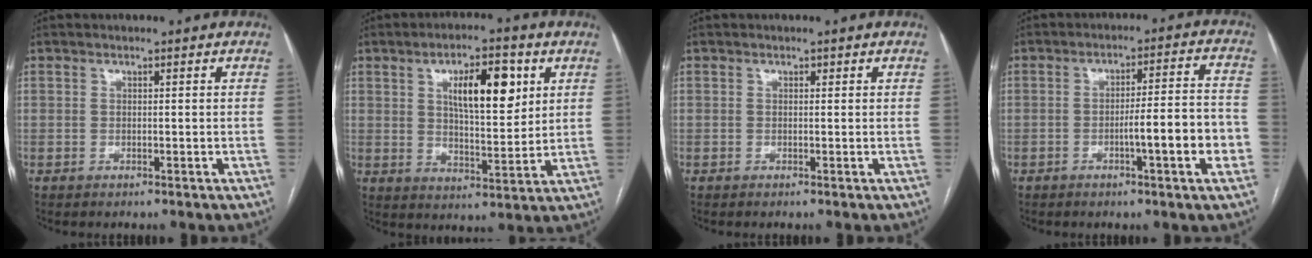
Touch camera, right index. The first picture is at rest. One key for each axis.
{"total": 11.1, "fx": 4.0, "fy": 3.6, "fz": 9.6, "tx": -0.153, "ty": 0.007, "tz": 0.069}
{"total": 0.0}
{"total": 13.0, "fx": -3.9, "fy": 0.2, "fz": 12.4, "tx": -0.182, "ty": 0.013, "tz": -0.059}